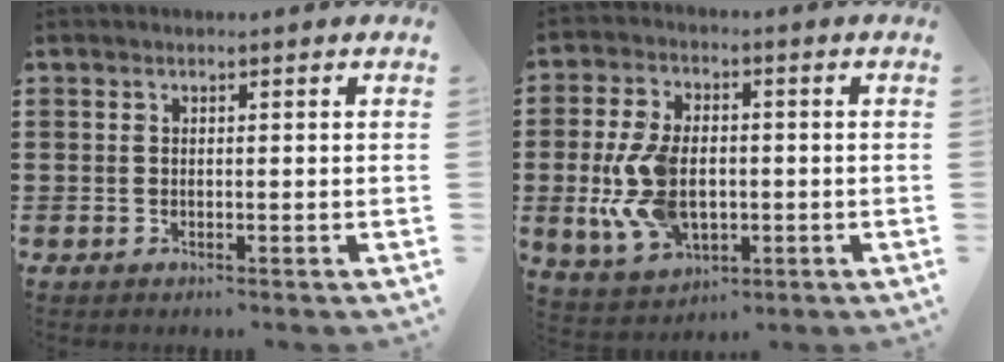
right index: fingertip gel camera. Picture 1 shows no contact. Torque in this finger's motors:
{"motor_torque": [2.14, 0.00, 0.42, 0.21]}